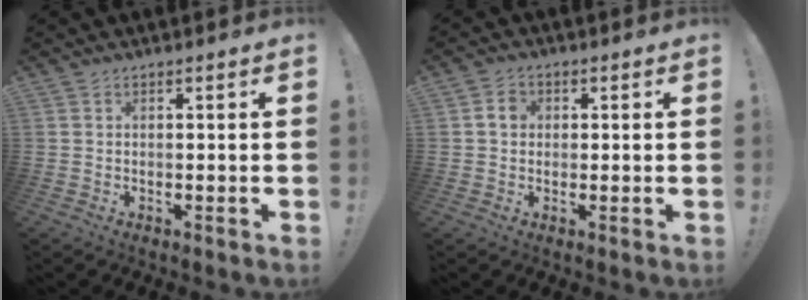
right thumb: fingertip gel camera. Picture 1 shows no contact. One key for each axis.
{"total": 4.0, "fx": 0.4, "fy": 3.3, "fz": 2.3, "tx": -0.028, "ty": 0.008, "tz": 0.005}